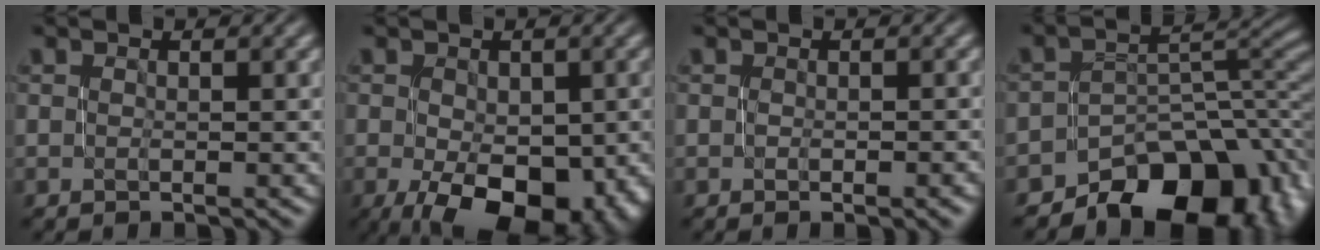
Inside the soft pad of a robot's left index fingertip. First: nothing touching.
{"total": 11.0, "force": [-4.3, 6.0, 8.2], "torque": [-0.126, -0.035, -0.053]}
{"total": 0.7, "force": [-0.2, 0.3, 0.6], "torque": [-0.005, -0.002, -0.002]}
{"total": 10.6, "force": [-6.8, 5.9, 5.6], "torque": [-0.062, 0.000, -0.115]}